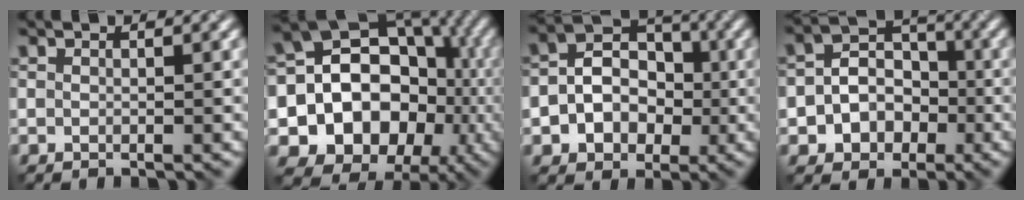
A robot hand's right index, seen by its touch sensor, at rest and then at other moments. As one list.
[{"total": 18.9, "force": [-2.0, 16.8, 8.5], "torque": [-0.148, 0.028, -0.045]}, {"total": 5.3, "force": [-0.7, 4.4, 2.8], "torque": [-0.036, 0.015, -0.022]}, {"total": 4.4, "force": [-1.1, 3.9, 1.8], "torque": [-0.014, 0.015, -0.033]}]